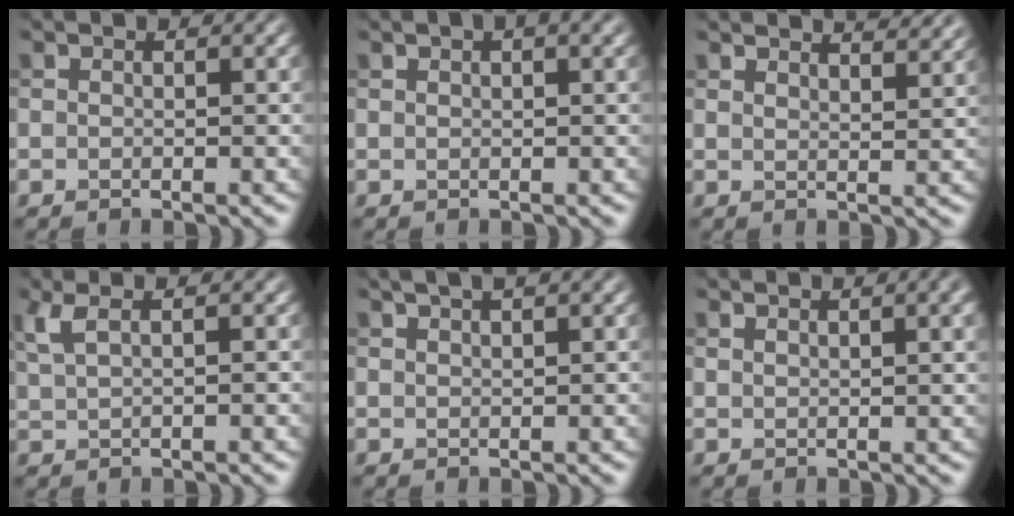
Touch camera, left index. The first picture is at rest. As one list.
[{"total": 2.6, "force": [1.7, 0.7, 1.8], "torque": [-0.022, 0.005, 0.024]}, {"total": 4.8, "force": [4.4, 1.0, 1.8], "torque": [-0.011, 0.015, 0.042]}, {"total": 3.0, "force": [1.7, 1.0, 2.2], "torque": [-0.042, 0.007, 0.031]}, {"total": 2.9, "force": [2.0, 0.7, 2.0], "torque": [-0.019, 0.008, 0.030]}, {"total": 5.4, "force": [2.9, 2.0, 4.1], "torque": [-0.026, 0.023, 0.025]}]